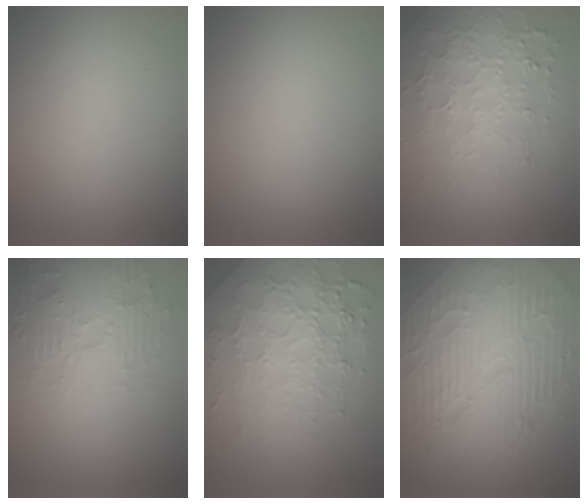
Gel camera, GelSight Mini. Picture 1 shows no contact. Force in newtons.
{"total": 0.0}
{"total": 4.9, "press": 4.2, "slide": 2.4}
{"total": 5.3, "press": 3.6, "slide": 3.8}
{"total": 7.9, "press": 5.5, "slide": 5.7}
{"total": 10.8, "press": 7.2, "slide": 8.1}